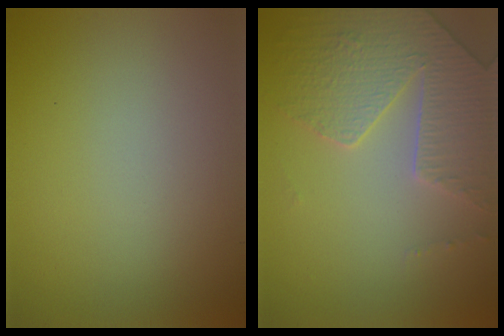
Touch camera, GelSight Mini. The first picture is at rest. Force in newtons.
{"total": 4.0, "press": 3.9, "slide": 1.0}